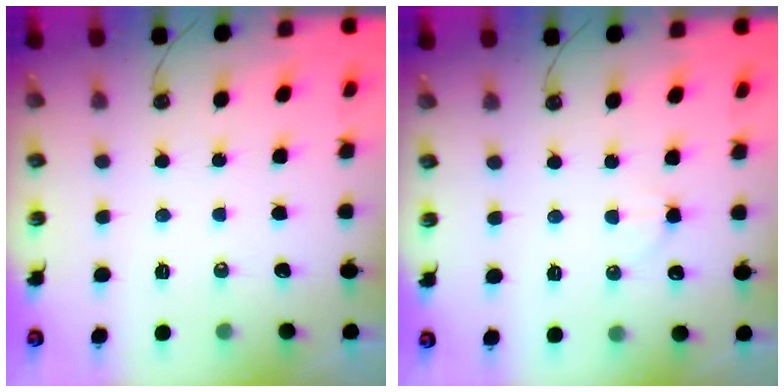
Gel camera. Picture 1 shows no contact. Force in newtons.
{"total": 3.8, "press": 3.7, "slide": 0.9}